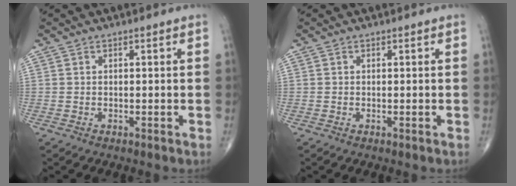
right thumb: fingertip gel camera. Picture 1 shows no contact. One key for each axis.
{"total": 0.0}